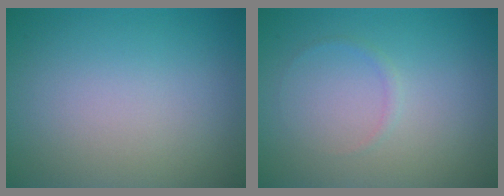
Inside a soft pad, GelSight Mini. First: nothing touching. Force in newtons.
{"total": 0.6, "press": 0.6, "slide": 0.1}